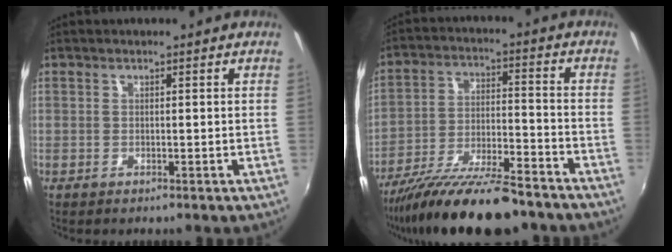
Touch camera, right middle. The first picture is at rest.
{"total": 17.4, "force": [-14.3, 3.3, 9.4], "torque": [-0.181, -0.035, -0.236]}